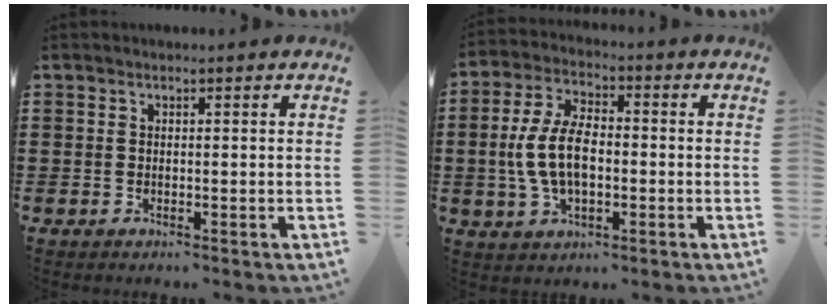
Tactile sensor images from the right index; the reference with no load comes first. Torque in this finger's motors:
{"motor_torque": [2.14, 0.00, 0.35, 0.21]}